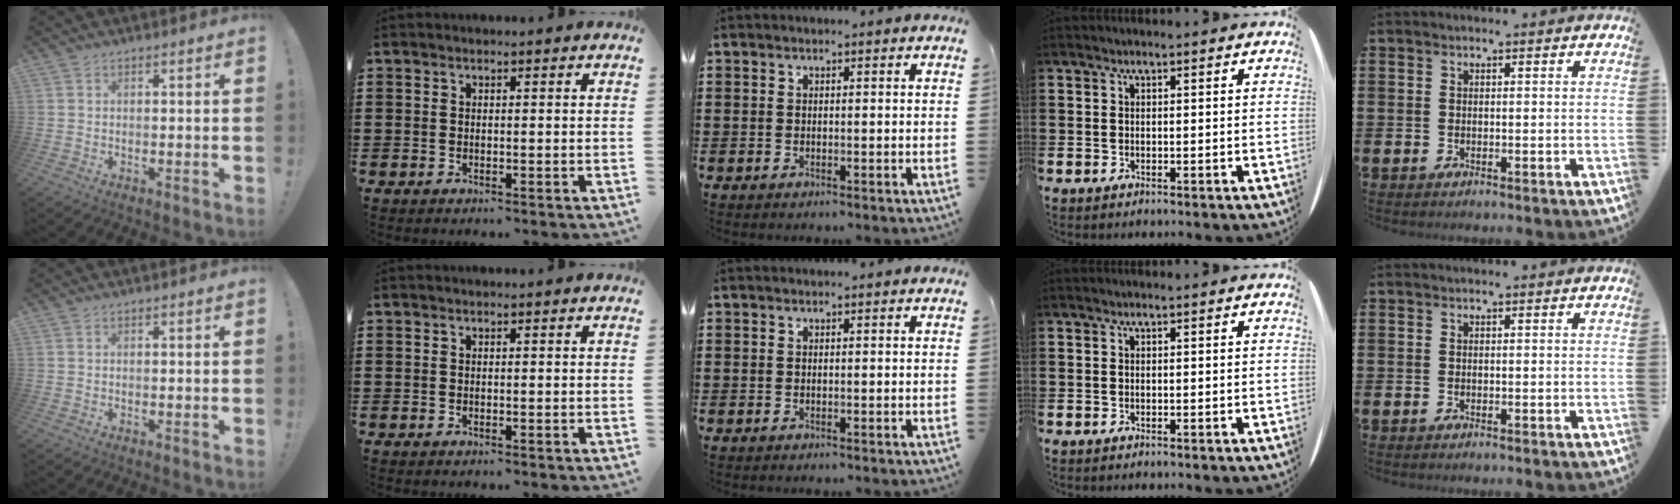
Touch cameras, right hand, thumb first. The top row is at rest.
{}